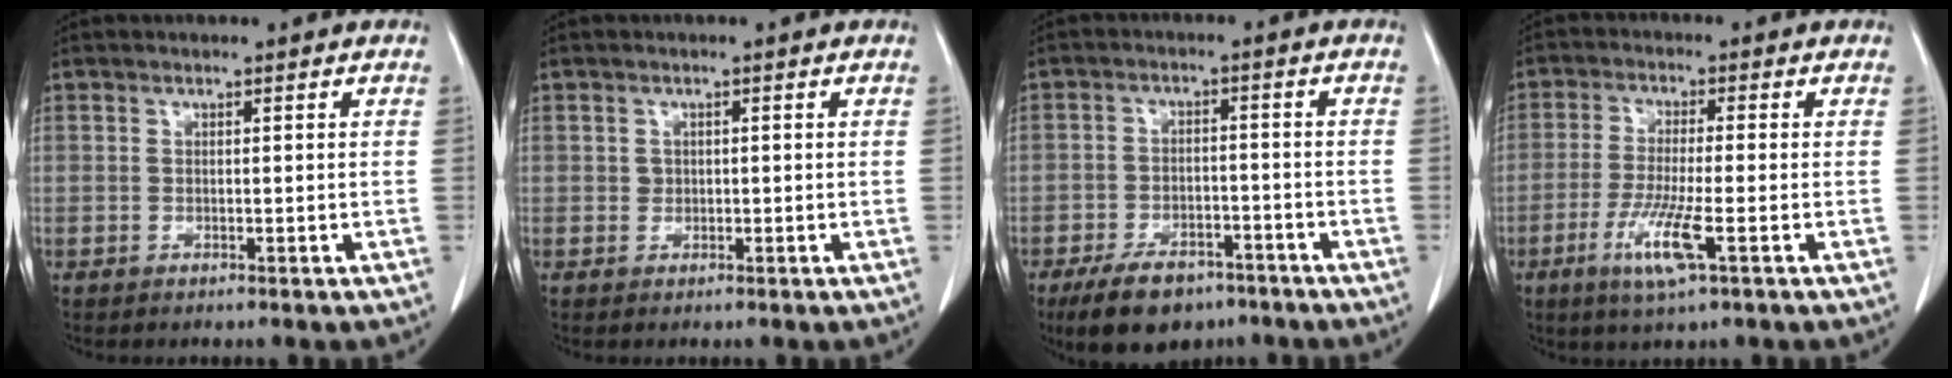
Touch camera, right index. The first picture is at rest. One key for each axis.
{"total": 0.9, "fx": 0.1, "fy": 0.8, "fz": 0.3, "tx": -0.002, "ty": 0.002, "tz": 0.002}
{"total": 9.3, "fx": -6.8, "fy": 4.6, "fz": 4.5, "tx": -0.074, "ty": 0.000, "tz": -0.108}
{"total": 7.6, "fx": -3.1, "fy": 0.1, "fz": 6.9, "tx": -0.138, "ty": -0.020, "tz": -0.057}